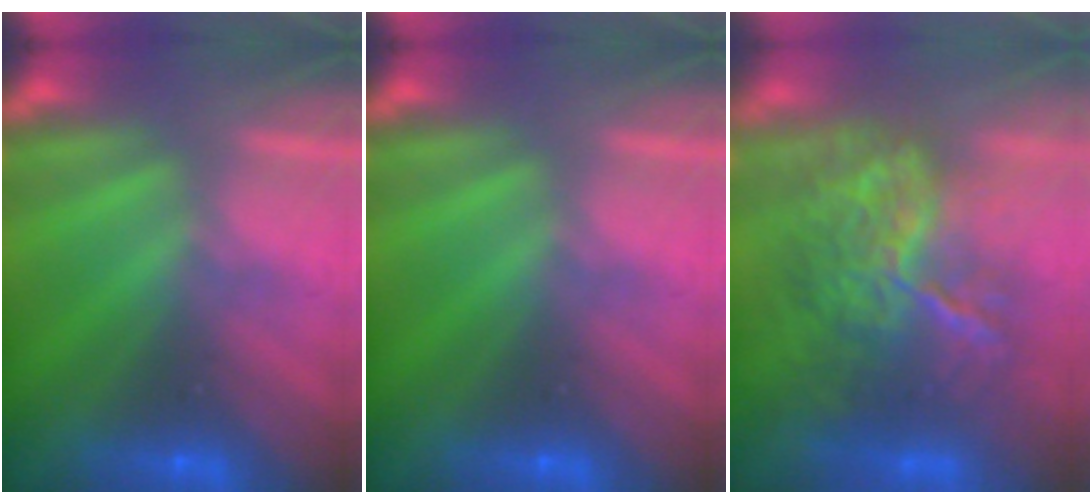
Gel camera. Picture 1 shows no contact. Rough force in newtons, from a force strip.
{"total": 0.0}
{"total": 7.7}